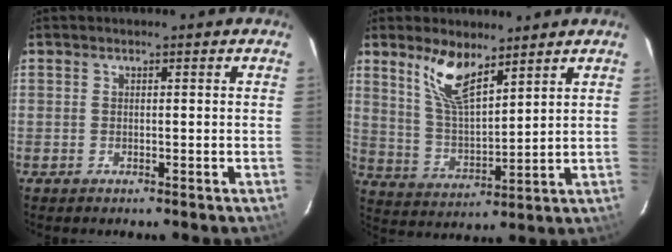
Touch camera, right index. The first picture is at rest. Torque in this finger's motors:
{"motor_torque": [0.71, 0.70, 0.27, 0.13]}